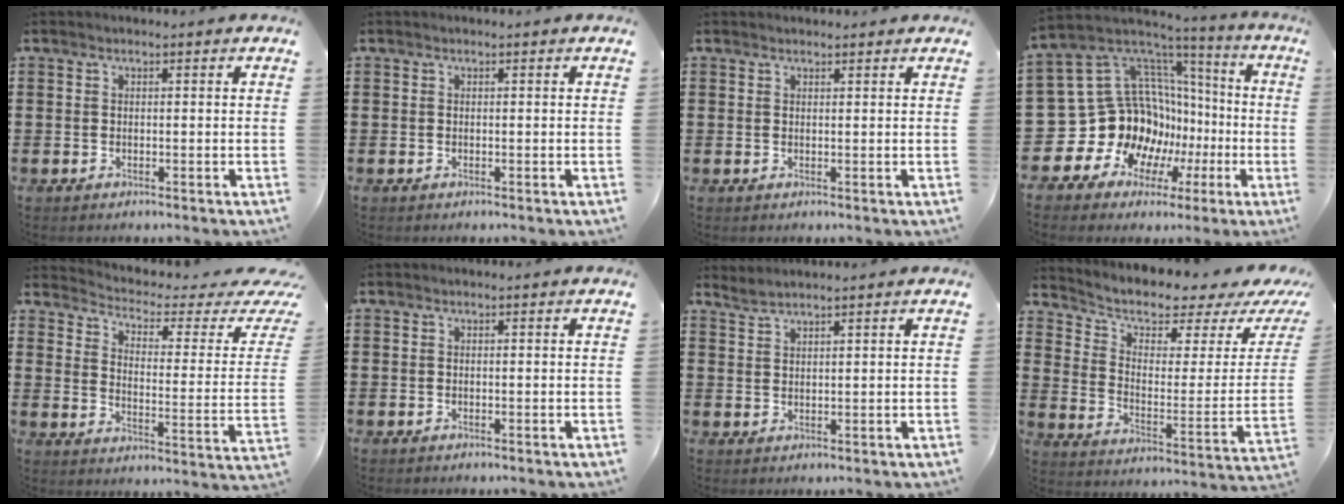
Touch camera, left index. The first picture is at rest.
{"total": 0.0}
{"total": 0.8, "force": [0.8, 0.1, 0.2], "torque": [-0.005, 0.000, 0.016]}
{"total": 16.8, "force": [-2.5, 14.8, 7.4], "torque": [-0.192, -0.044, 0.002]}
{"total": 2.8, "force": [2.0, 0.7, 1.8], "torque": [-0.051, -0.026, 0.025]}
{"total": 0.0}
{"total": 1.6, "force": [1.6, -0.2, 0.2], "torque": [-0.008, 0.001, 0.032]}
{"total": 3.9, "force": [2.8, 1.7, 2.0], "torque": [-0.060, -0.027, 0.043]}